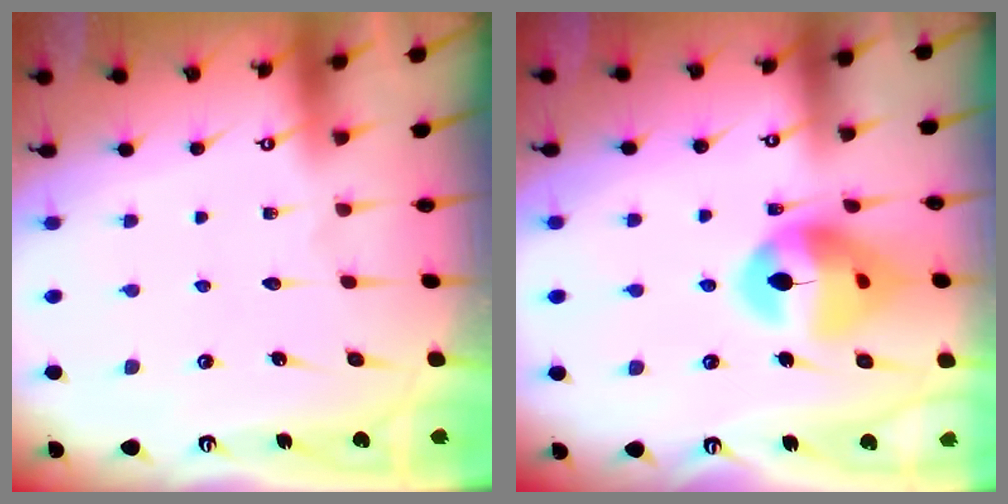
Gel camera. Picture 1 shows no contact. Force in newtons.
{"total": 15.4, "press": 15.3, "slide": 1.8}